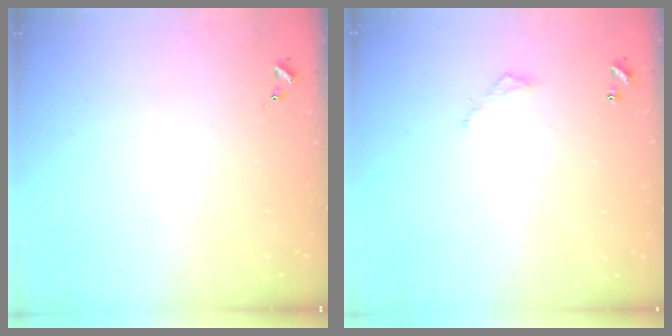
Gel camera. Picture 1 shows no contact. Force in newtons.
{"total": 3.2, "press": 3.1, "slide": 0.2}